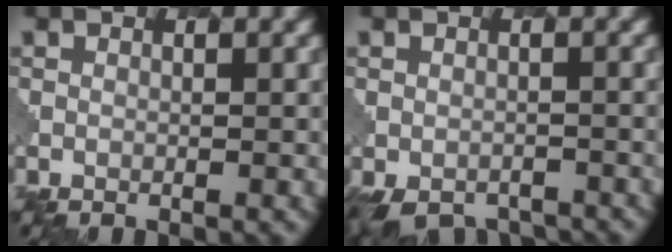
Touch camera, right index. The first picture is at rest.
{"total": 5.3, "force": [-4.4, 2.3, 1.9], "torque": [-0.032, -0.025, -0.058]}